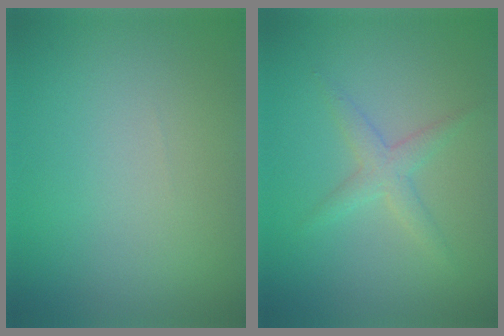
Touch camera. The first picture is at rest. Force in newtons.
{"total": 2.0, "press": 2.0, "slide": 0.0}